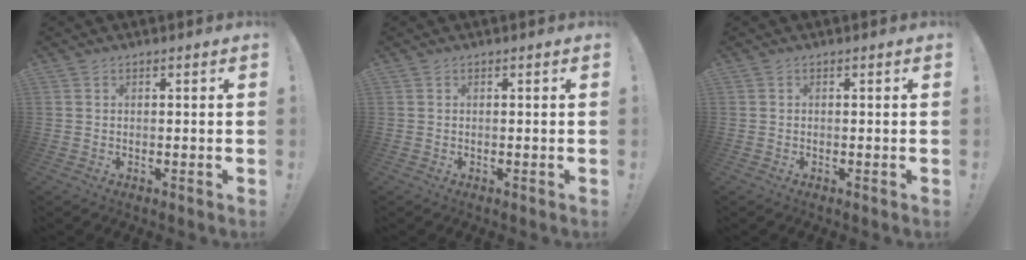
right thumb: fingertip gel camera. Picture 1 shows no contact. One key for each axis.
{"total": 0.0}
{"total": 0.0}